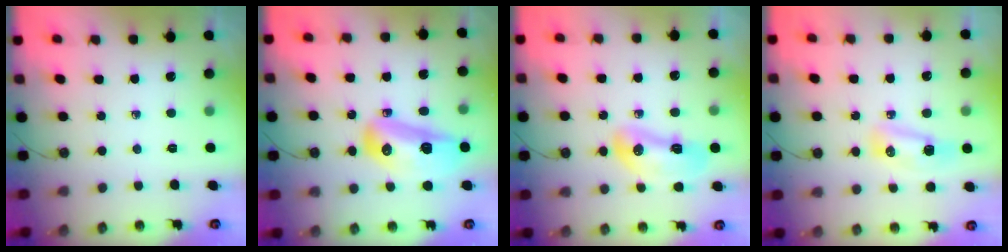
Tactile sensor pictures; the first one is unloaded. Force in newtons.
{"total": 14.0, "press": 13.9, "slide": 2.1}
{"total": 11.5, "press": 10.8, "slide": 3.8}
{"total": 9.0, "press": 8.3, "slide": 3.4}